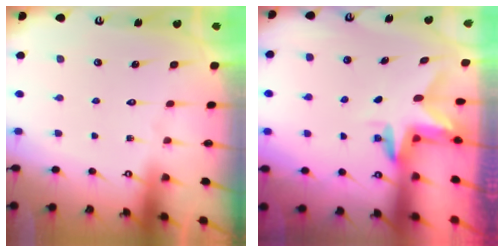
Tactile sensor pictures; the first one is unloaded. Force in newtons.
{"total": 2.9, "press": 2.9, "slide": 0.2}